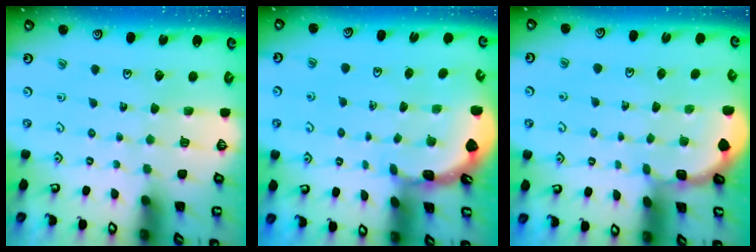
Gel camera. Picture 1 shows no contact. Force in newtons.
{"total": 1.6, "press": 1.6, "slide": 0.2}
{"total": 1.2, "press": 1.1, "slide": 0.1}